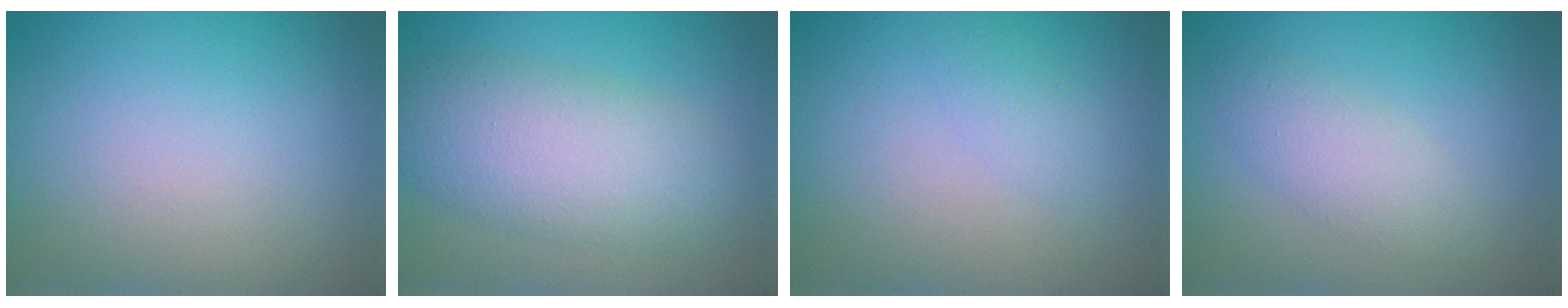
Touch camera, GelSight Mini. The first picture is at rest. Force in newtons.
{"total": 6.4, "press": 6.4, "slide": 0.5}
{"total": 1.1, "press": 1.1, "slide": 0.0}
{"total": 2.4, "press": 2.4, "slide": 0.1}